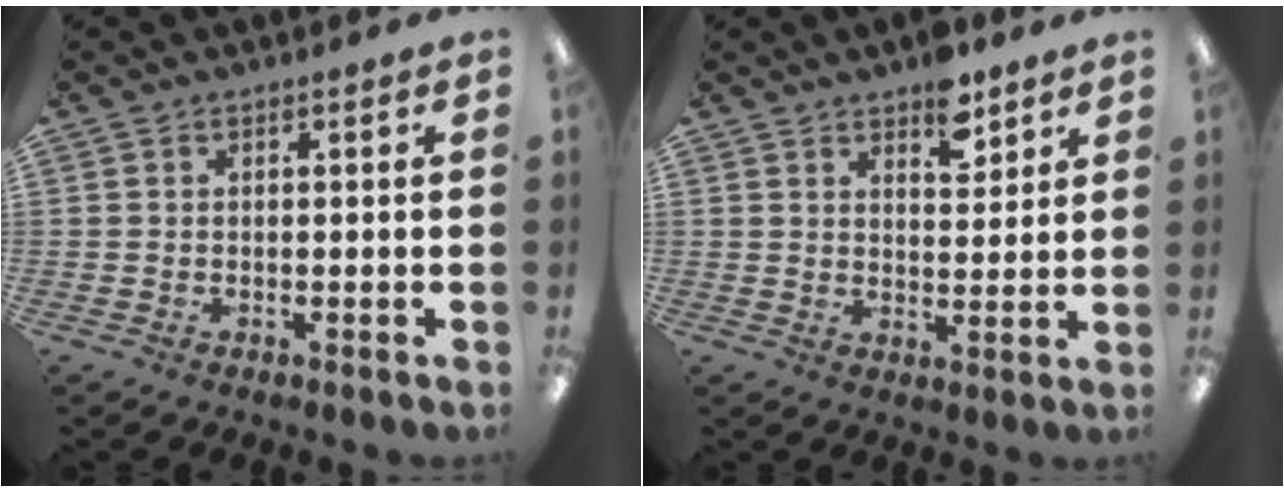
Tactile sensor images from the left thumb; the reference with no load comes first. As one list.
[{"total": 7.6, "force": [5.5, 3.6, 3.9], "torque": [-0.034, -0.033, 0.090]}]